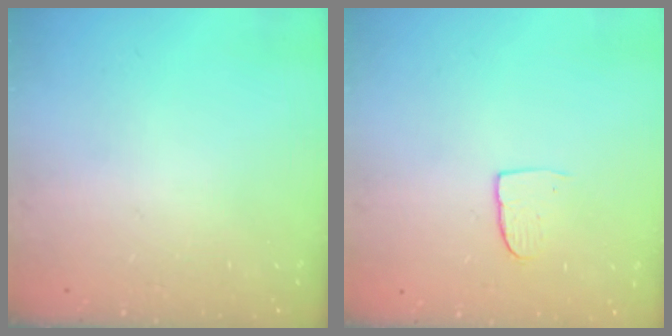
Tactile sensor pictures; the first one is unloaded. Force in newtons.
{"total": 4.1, "press": 4.1, "slide": 0.3}